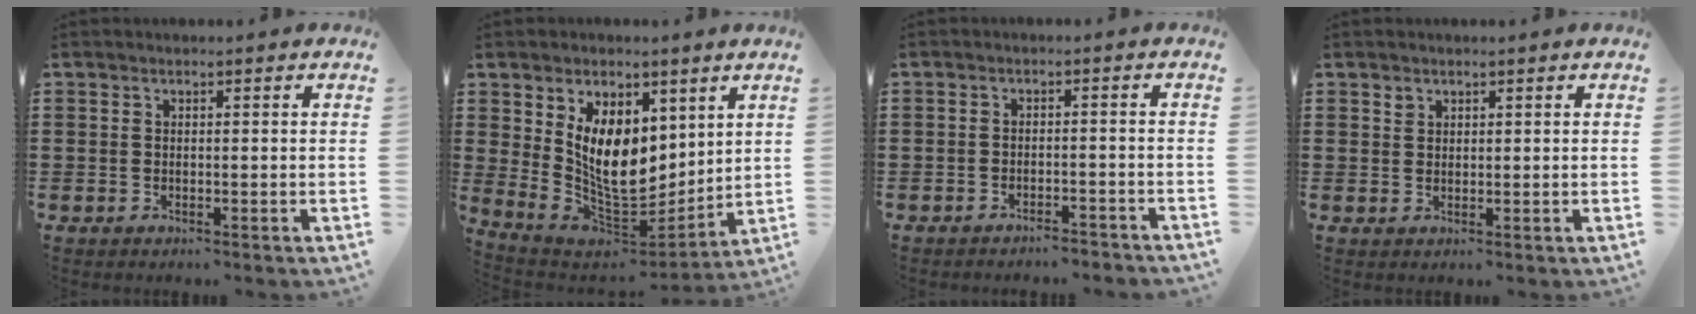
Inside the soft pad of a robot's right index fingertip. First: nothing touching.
{"total": 10.4, "force": [3.3, 6.6, 7.3], "torque": [-0.150, -0.020, 0.060]}
{"total": 2.2, "force": [-2.2, 0.1, 0.2], "torque": [-0.008, 0.002, -0.047]}
{"total": 1.1, "force": [0.9, 0.8, 0.1], "torque": [-0.004, 0.001, 0.018]}